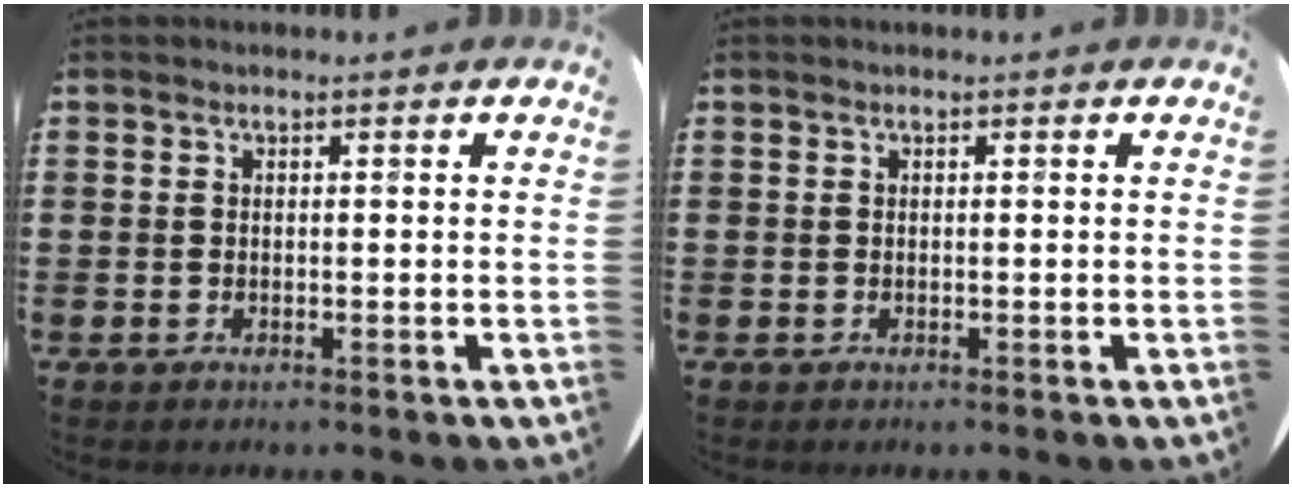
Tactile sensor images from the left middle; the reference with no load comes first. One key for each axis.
{"total": 0.0}